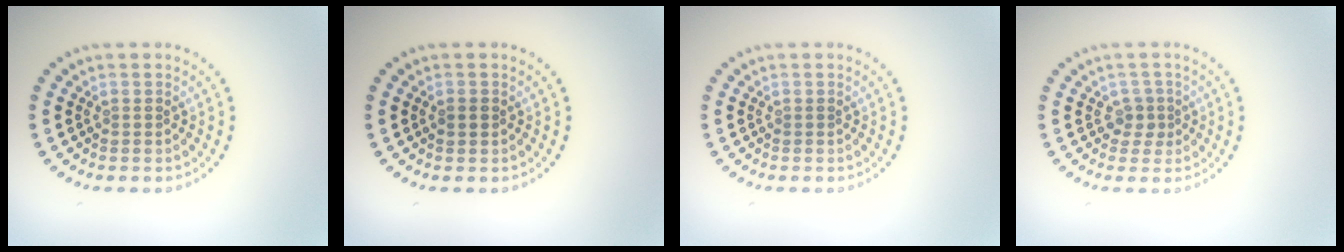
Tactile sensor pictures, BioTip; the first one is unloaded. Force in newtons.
{"total": 0.7, "press": 0.7, "slide": 0.1}
{"total": 0.0}
{"total": 1.6, "press": 1.3, "slide": 1.0}